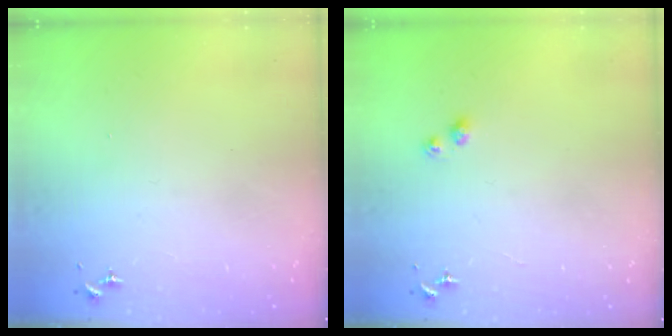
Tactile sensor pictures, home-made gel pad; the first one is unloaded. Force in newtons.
{"total": 2.8, "press": 2.8, "slide": 0.4}